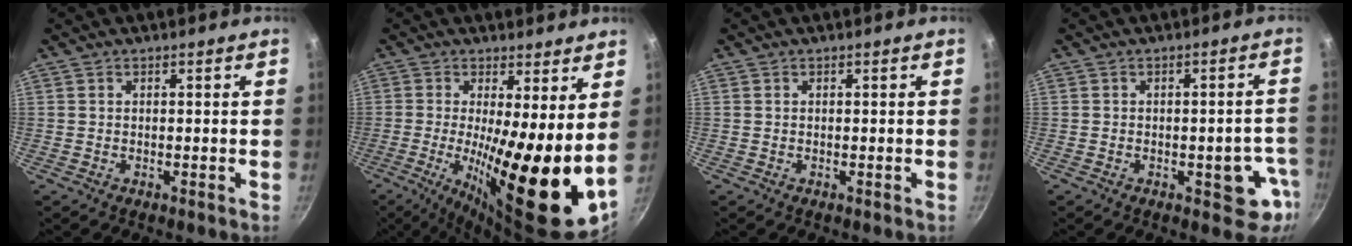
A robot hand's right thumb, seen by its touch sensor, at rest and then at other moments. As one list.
[{"total": 17.8, "force": [-0.2, 3.9, 17.3], "torque": [-0.265, -0.027, -0.002]}, {"total": 0.0}, {"total": 7.8, "force": [-3.0, 4.0, 6.0], "torque": [-0.007, 0.022, -0.036]}]